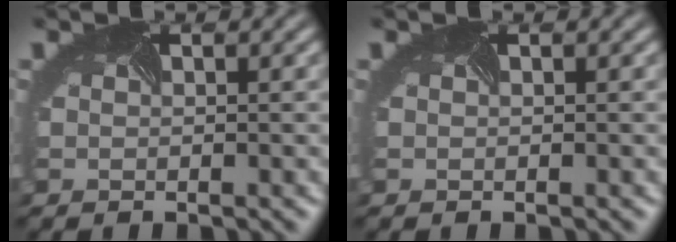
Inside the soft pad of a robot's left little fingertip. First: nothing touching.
{"total": 0.0}